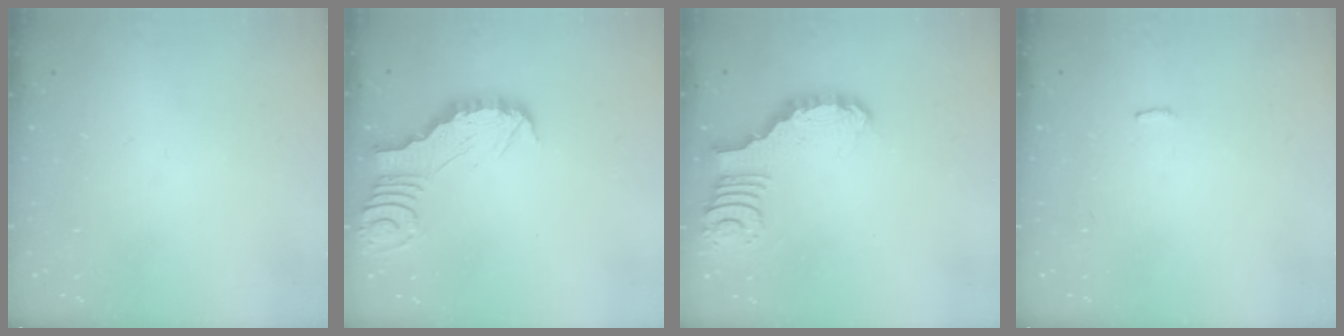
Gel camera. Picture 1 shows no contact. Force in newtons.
{"total": 2.7, "press": 2.7, "slide": 0.1}
{"total": 3.8, "press": 3.8, "slide": 0.2}
{"total": 3.1, "press": 3.1, "slide": 0.2}